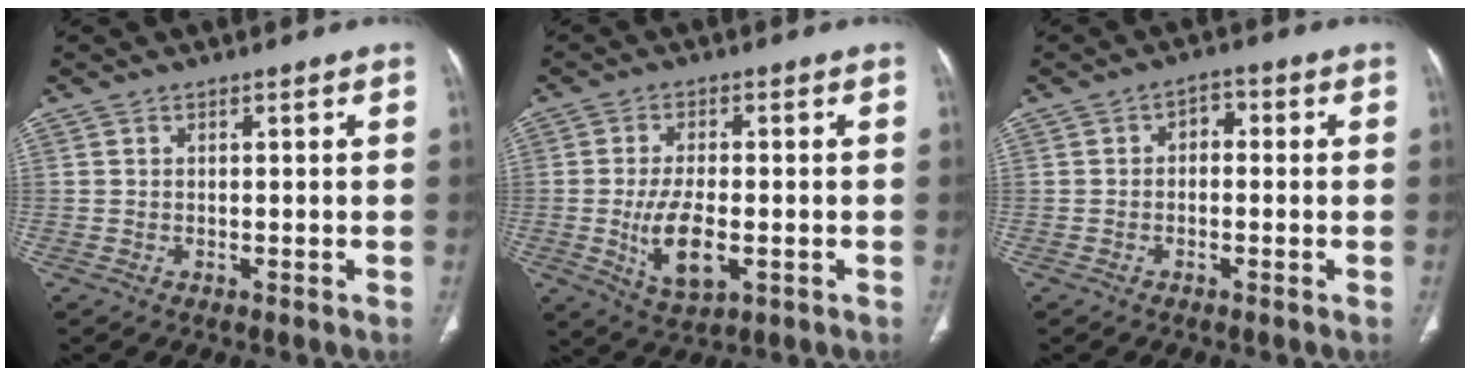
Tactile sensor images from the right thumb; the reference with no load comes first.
{"total": 9.1, "force": [-1.8, 4.2, 7.9], "torque": [-0.145, -0.004, -0.024]}
{"total": 3.0, "force": [-0.1, 2.1, 2.1], "torque": [-0.020, 0.015, -0.013]}